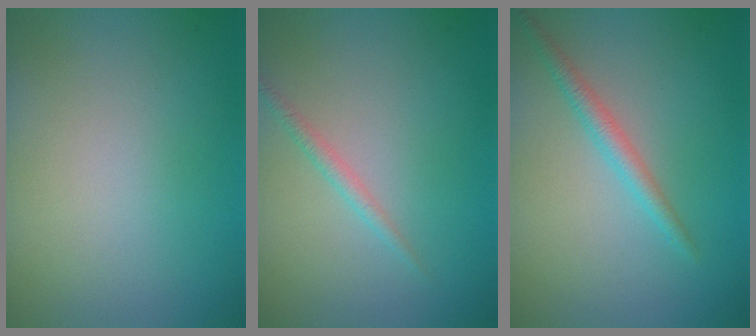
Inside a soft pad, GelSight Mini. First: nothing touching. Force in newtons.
{"total": 1.1, "press": 1.1, "slide": 0.0}
{"total": 1.8, "press": 1.8, "slide": 0.1}